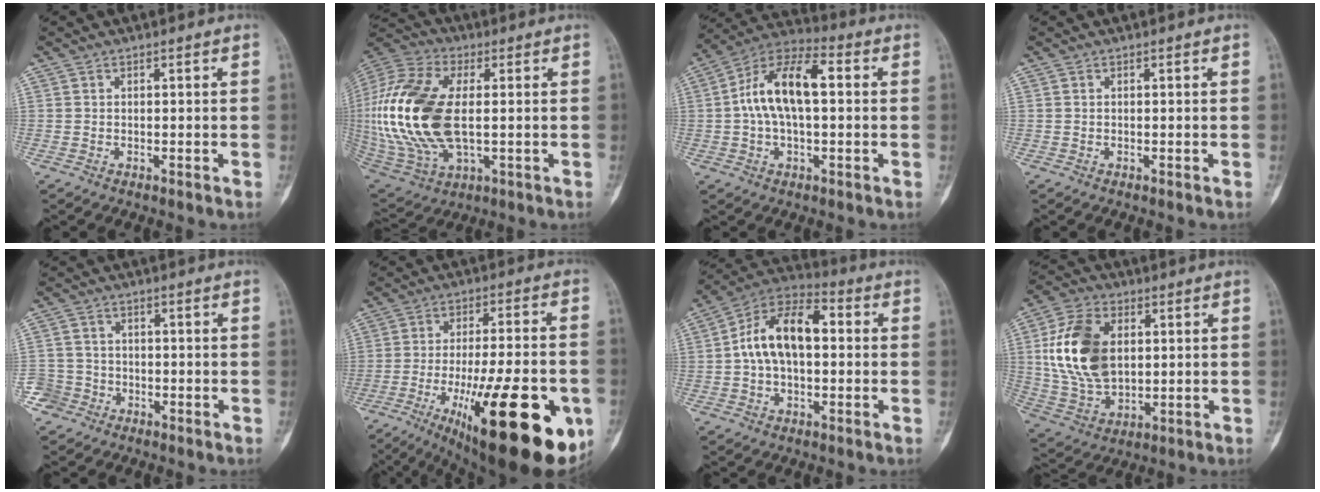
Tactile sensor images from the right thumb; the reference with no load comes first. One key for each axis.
{"total": 24.4, "fx": 0.5, "fy": 13.0, "fz": 20.6, "tx": -0.462, "ty": -0.008, "tz": 0.016}
{"total": 13.9, "fx": 1.2, "fy": 7.0, "fz": 12.0, "tx": -0.219, "ty": 0.040, "tz": 0.012}
{"total": 0.0}
{"total": 4.6, "fx": -2.6, "fy": 3.8, "fz": -0.1, "tx": 0.023, "ty": 0.019, "tz": -0.052}
{"total": 29.4, "fx": -10.6, "fy": 9.2, "fz": 25.8, "tx": -0.333, "ty": 0.009, "tz": -0.142}
{"total": 14.4, "fx": 0.9, "fy": 8.5, "fz": 11.6, "tx": -0.193, "ty": 0.039, "tz": 0.004}
{"total": 16.9, "fx": 2.9, "fy": 10.8, "fz": 12.7, "tx": -0.234, "ty": -0.003, "tz": 0.062}